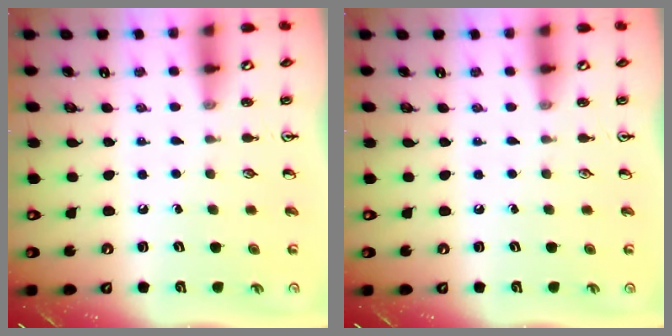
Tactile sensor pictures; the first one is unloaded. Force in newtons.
{"total": 0.0}